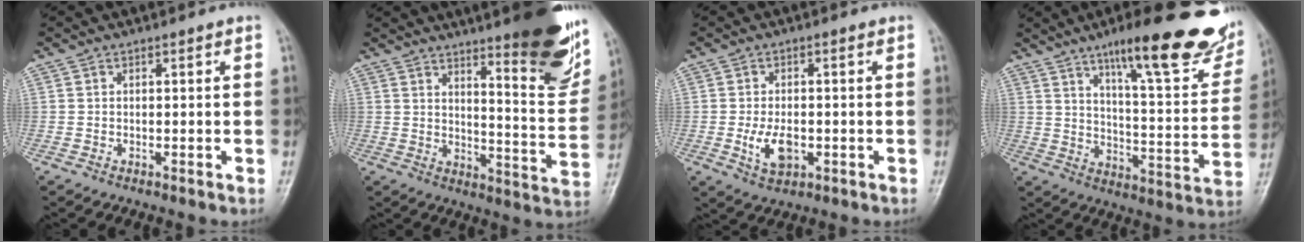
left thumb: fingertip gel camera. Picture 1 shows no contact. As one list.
[{"total": 20.3, "force": [13.5, 4.1, 14.6], "torque": [-0.160, -0.091, 0.183]}, {"total": 5.5, "force": [-1.2, 3.2, 4.3], "torque": [-0.077, -0.004, -0.015]}, {"total": 24.9, "force": [15.6, 5.9, 18.6], "torque": [-0.223, -0.056, 0.226]}]